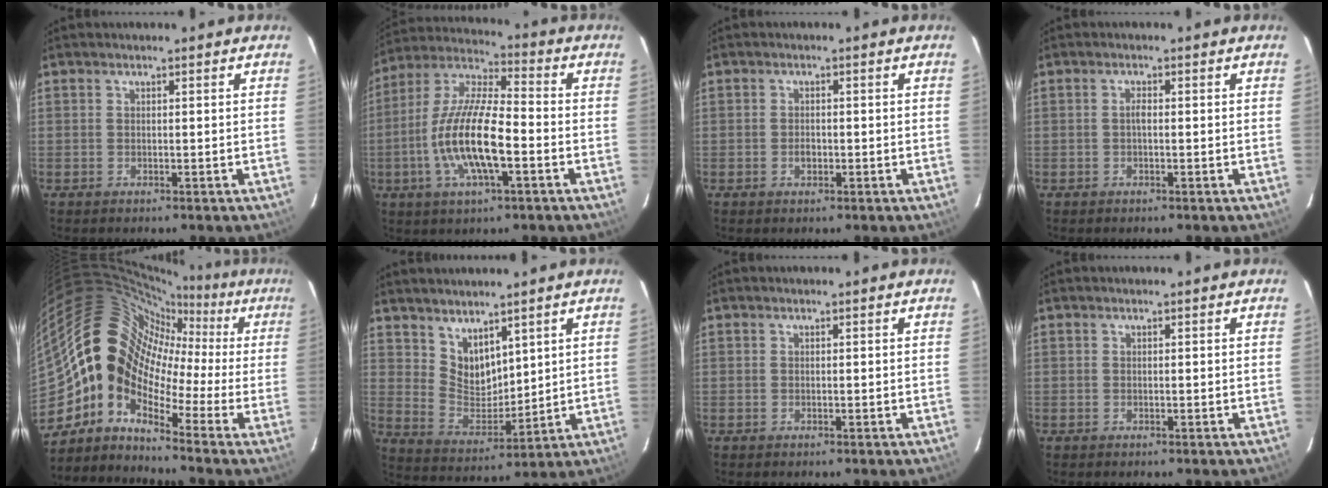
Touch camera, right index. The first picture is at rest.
{"total": 15.5, "force": [-4.4, 4.4, 14.2], "torque": [-0.286, -0.006, -0.088]}
{"total": 1.5, "force": [-0.5, 1.1, 0.9], "torque": [-0.016, 0.003, -0.008]}
{"total": 1.0, "force": [-0.2, 0.4, 0.9], "torque": [-0.018, 0.005, -0.004]}
{"total": 15.0, "force": [-2.3, 11.2, 9.6], "torque": [-0.149, 0.026, -0.076]}
{"total": 8.0, "force": [5.6, 4.5, 3.5], "torque": [-0.057, -0.003, 0.122]}
{"total": 0.0}
{"total": 0.0}